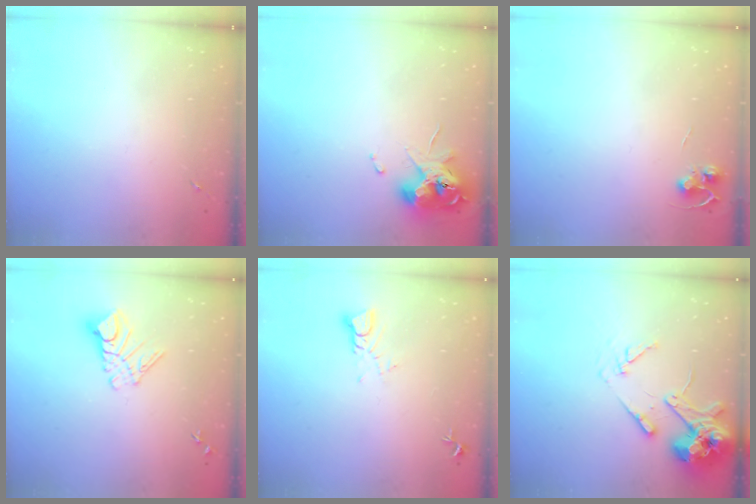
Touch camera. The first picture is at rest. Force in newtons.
{"total": 11.4, "press": 11.3, "slide": 1.8}
{"total": 5.7, "press": 5.6, "slide": 0.4}
{"total": 9.6, "press": 9.6, "slide": 1.0}
{"total": 3.7, "press": 3.7, "slide": 0.3}
{"total": 14.9, "press": 14.7, "slide": 2.3}